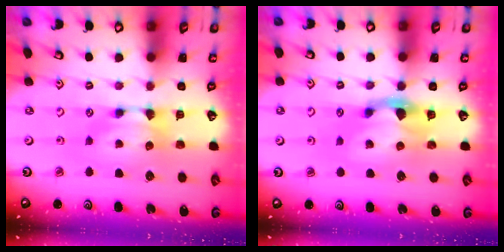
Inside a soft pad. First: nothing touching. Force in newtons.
{"total": 1.9, "press": 1.3, "slide": 1.4}